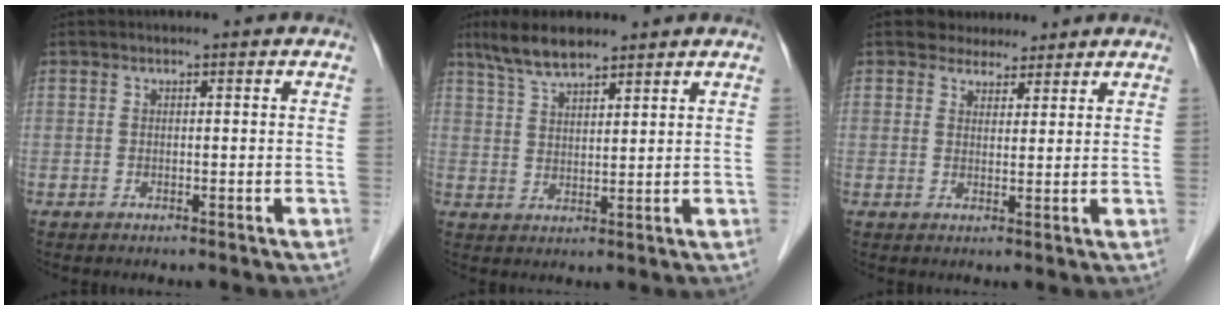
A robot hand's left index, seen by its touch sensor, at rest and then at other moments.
{"total": 6.2, "force": [5.1, 1.4, 3.3], "torque": [-0.075, 0.008, 0.098]}
{"total": 3.4, "force": [2.9, 1.8, 0.3], "torque": [0.000, 0.004, 0.041]}